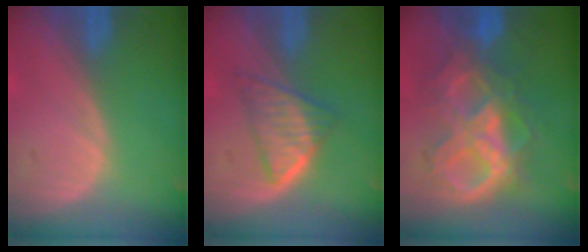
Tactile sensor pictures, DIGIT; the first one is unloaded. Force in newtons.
{"total": 5.3, "press": 5.1, "slide": 1.6}
{"total": 10.5, "press": 10.4, "slide": 1.3}